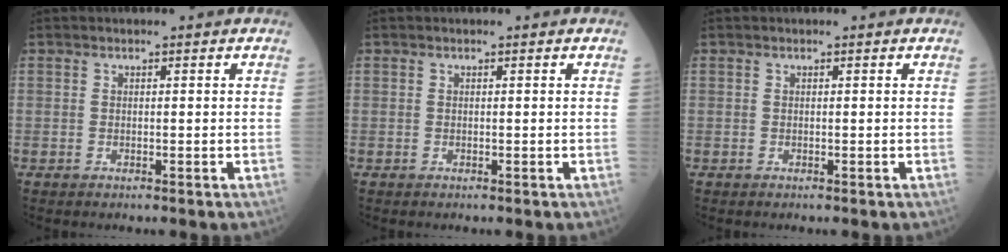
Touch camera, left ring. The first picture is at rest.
{"total": 0.0}
{"total": 0.0}